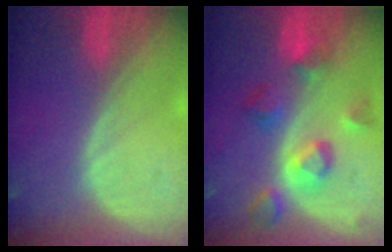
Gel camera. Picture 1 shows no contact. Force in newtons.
{"total": 7.6, "press": 7.5, "slide": 1.4}